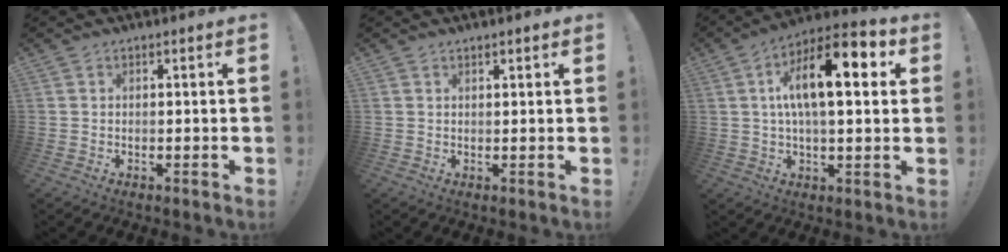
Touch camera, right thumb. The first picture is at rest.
{"total": 0.8, "force": [0.7, 0.1, 0.4], "torque": [-0.004, -0.002, 0.012]}
{"total": 16.7, "force": [4.6, 6.0, 14.9], "torque": [-0.243, -0.005, 0.063]}